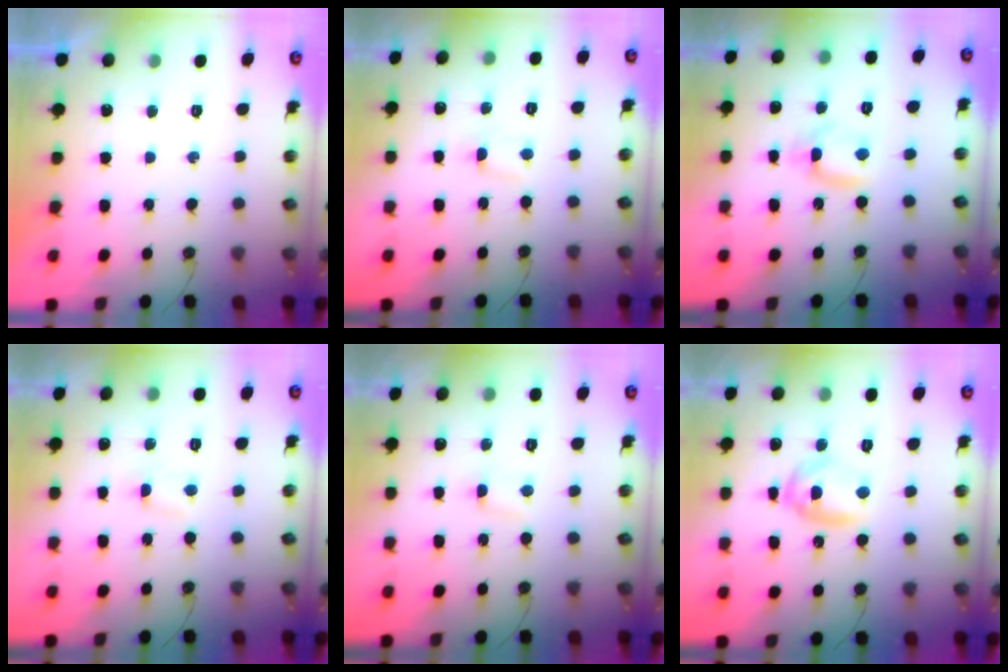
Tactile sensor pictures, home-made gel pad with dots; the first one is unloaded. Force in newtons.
{"total": 0.6, "press": 0.6, "slide": 0.1}
{"total": 4.1, "press": 4.1, "slide": 0.2}
{"total": 0.6, "press": 0.6, "slide": 0.1}
{"total": 1.2, "press": 1.1, "slide": 0.2}
{"total": 10.4, "press": 10.4, "slide": 0.8}